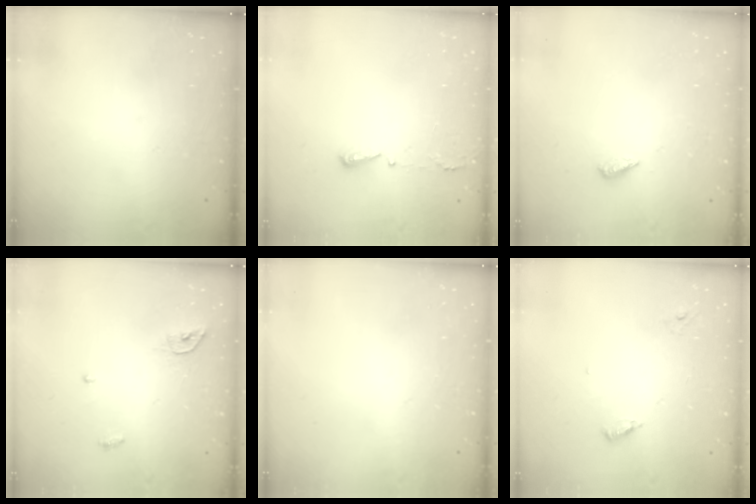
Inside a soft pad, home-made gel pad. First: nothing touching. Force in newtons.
{"total": 2.9, "press": 2.8, "slide": 0.6}
{"total": 4.8, "press": 4.8, "slide": 0.4}
{"total": 4.5, "press": 4.5, "slide": 0.2}
{"total": 0.0}
{"total": 4.6, "press": 4.6, "slide": 0.4}